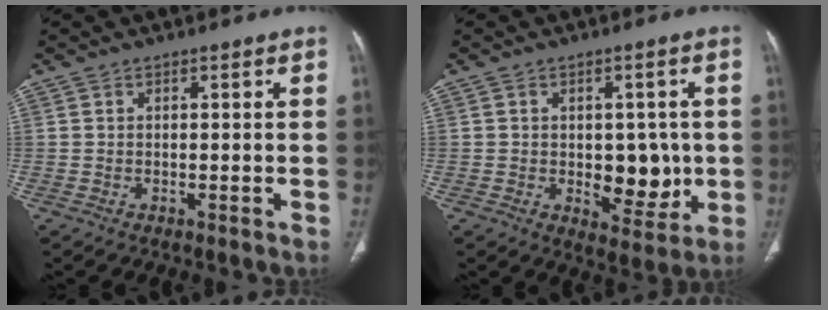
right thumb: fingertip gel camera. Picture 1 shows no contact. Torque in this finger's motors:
{"motor_torque": [1.00, 1.21, 0.99, -0.08, 0.03]}